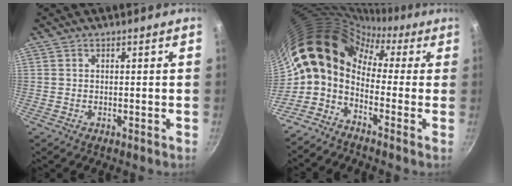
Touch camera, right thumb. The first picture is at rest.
{"total": 15.2, "force": [0.4, 10.7, 10.8], "torque": [-0.189, 0.046, -0.019]}